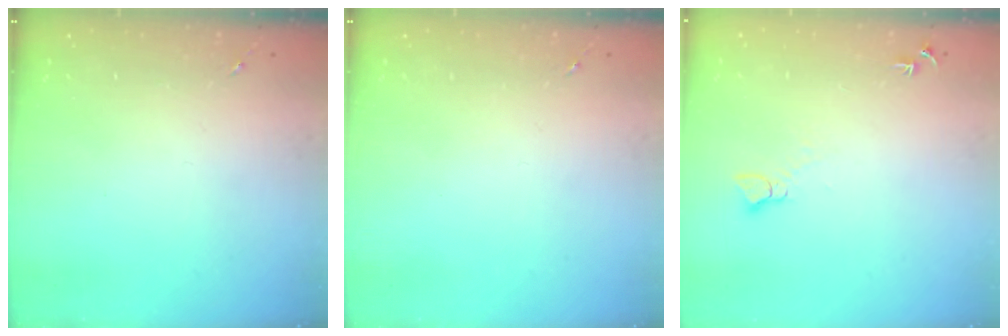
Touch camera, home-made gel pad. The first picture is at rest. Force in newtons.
{"total": 0.0}
{"total": 4.6, "press": 4.6, "slide": 0.5}